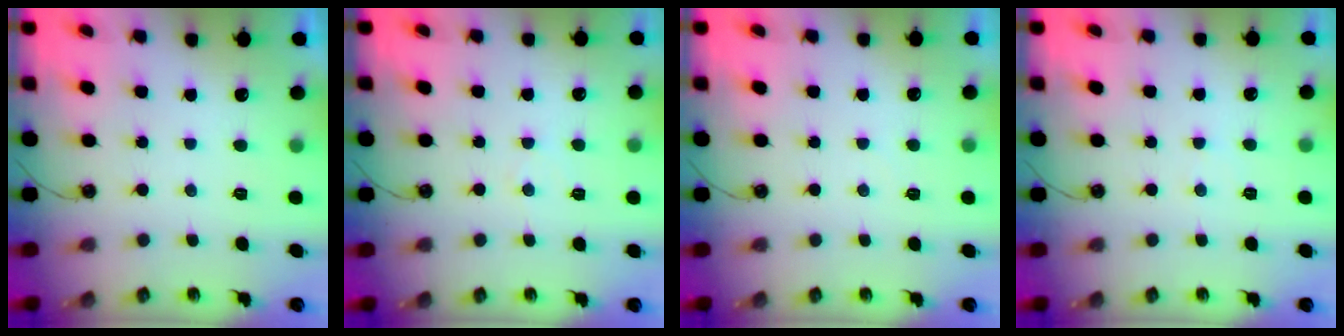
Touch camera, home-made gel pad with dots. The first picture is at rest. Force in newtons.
{"total": 4.7, "press": 4.7, "slide": 0.5}
{"total": 2.9, "press": 2.9, "slide": 0.5}
{"total": 2.9, "press": 2.9, "slide": 0.5}